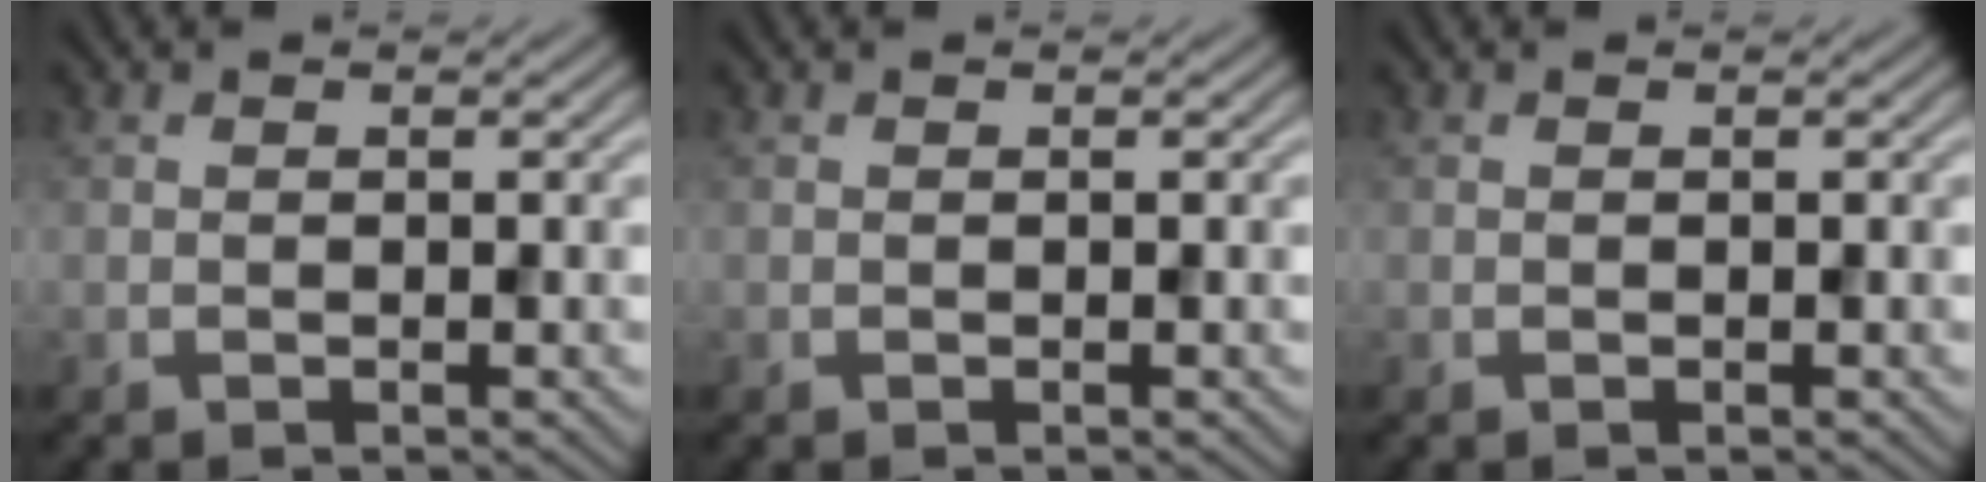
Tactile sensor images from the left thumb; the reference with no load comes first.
{"total": 0.0}
{"total": 0.0}